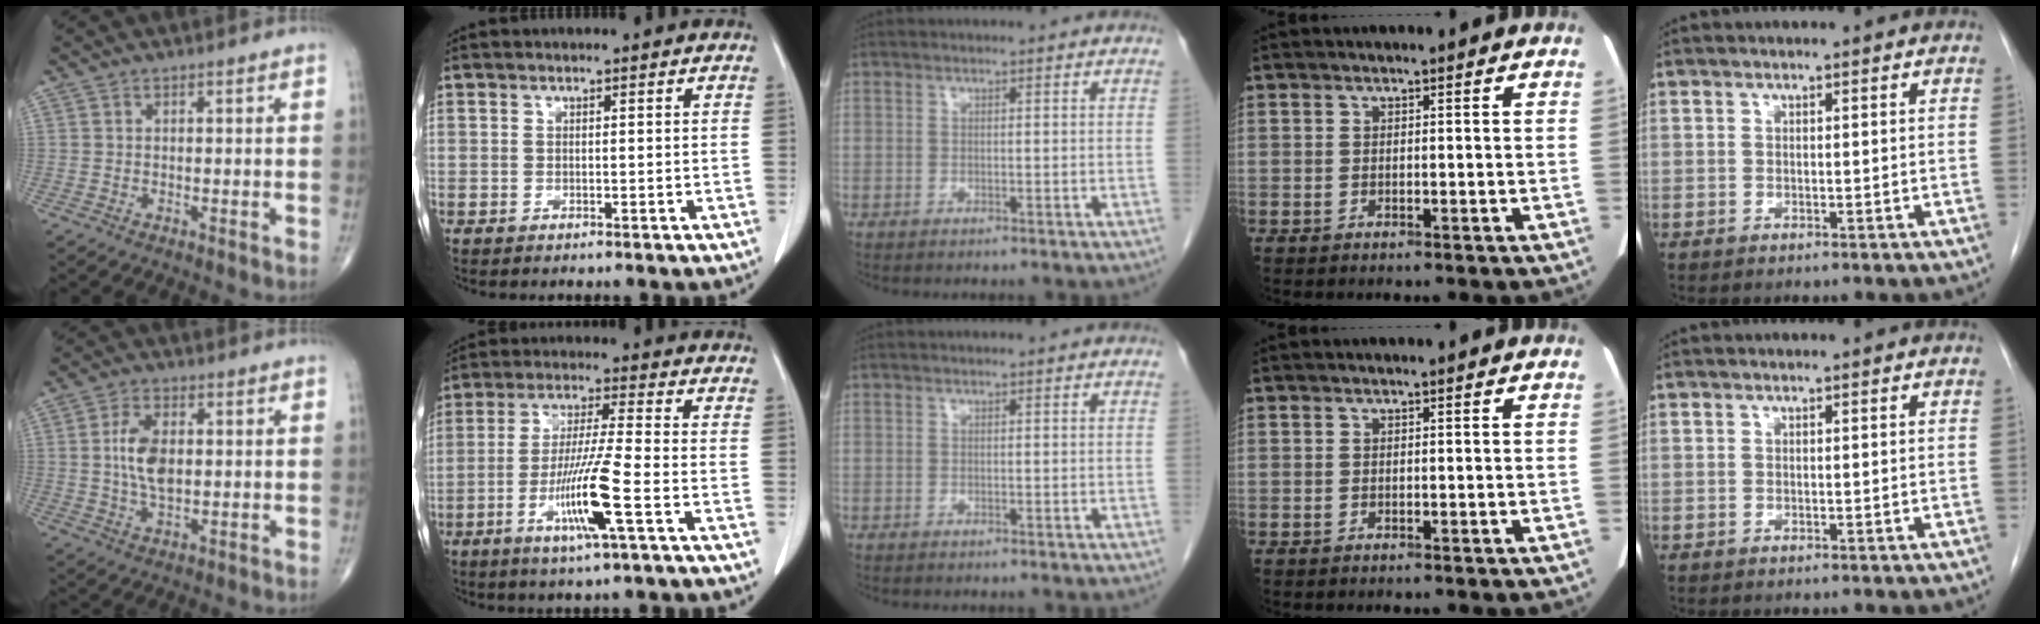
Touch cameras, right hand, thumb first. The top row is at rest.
{"thumb": {"total": 7.7, "force": [0.6, 4.2, 6.5], "torque": [-0.124, 0.000, 0.011]}, "index": {"total": 10.4, "force": [-3.8, -0.7, 9.6], "torque": [-0.189, -0.016, -0.074]}}